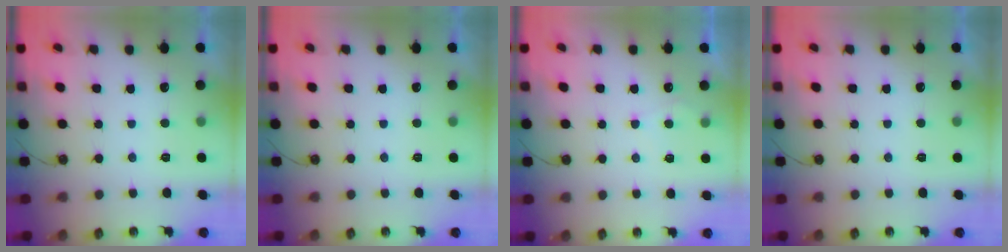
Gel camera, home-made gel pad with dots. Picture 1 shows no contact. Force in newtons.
{"total": 0.0}
{"total": 4.7, "press": 4.7, "slide": 0.5}
{"total": 0.0}